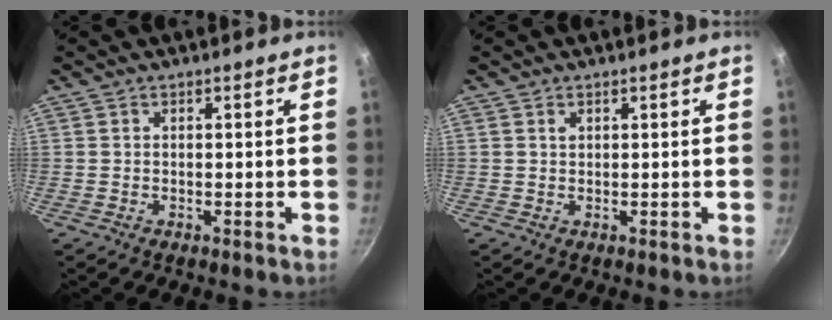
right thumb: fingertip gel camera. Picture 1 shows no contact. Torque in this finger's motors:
{"motor_torque": [-0.05, 0.09, 0.05, -0.18, -0.02]}